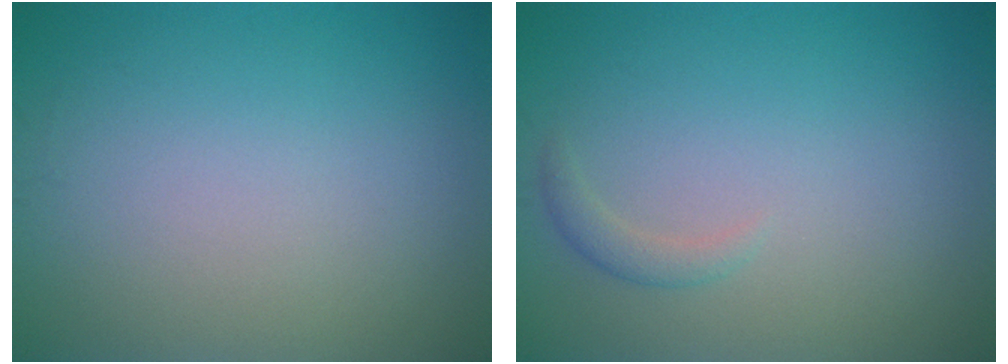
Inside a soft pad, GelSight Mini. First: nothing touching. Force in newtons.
{"total": 1.1, "press": 1.1, "slide": 0.1}